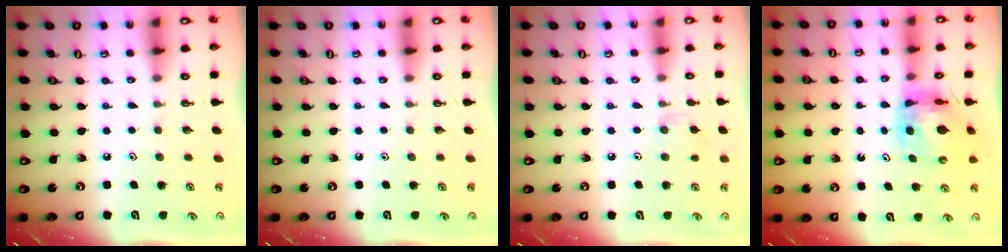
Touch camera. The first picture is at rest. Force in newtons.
{"total": 0.0}
{"total": 6.3, "press": 6.3, "slide": 0.8}
{"total": 11.0, "press": 10.9, "slide": 1.4}